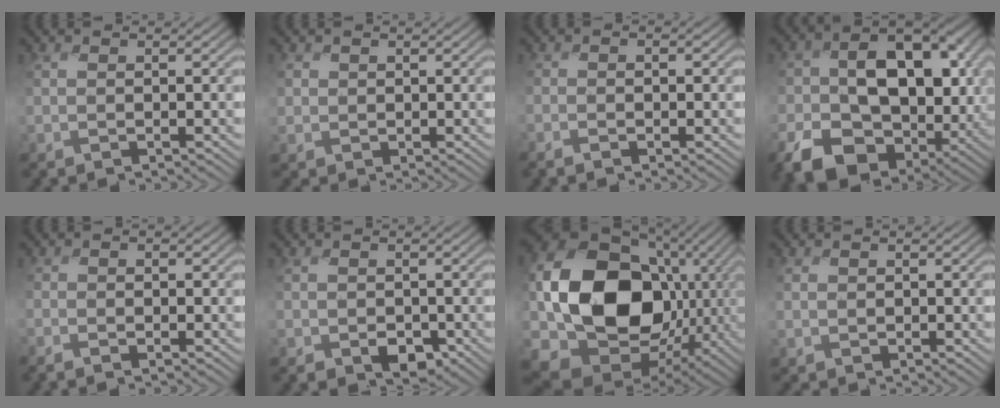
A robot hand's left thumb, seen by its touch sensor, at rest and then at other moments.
{"total": 1.5, "force": [0.2, 1.2, -0.8], "torque": [0.003, -0.004, -0.005]}
{"total": 0.8, "force": [-0.7, -0.2, -0.3], "torque": [0.009, 0.000, -0.019]}
{"total": 15.2, "force": [-3.5, 11.0, 9.8], "torque": [-0.135, -0.036, -0.048]}
{"total": 0.6, "force": [-0.5, -0.1, -0.4], "torque": [0.011, -0.001, -0.012]}
{"total": 3.2, "force": [-1.1, 2.5, 1.6], "torque": [-0.042, -0.022, -0.015]}
{"total": 21.0, "force": [-1.3, 15.9, 13.7], "torque": [-0.337, -0.037, -0.007]}
{"total": 1.0, "force": [0.4, 0.8, -0.2], "torque": [-0.011, -0.002, 0.003]}